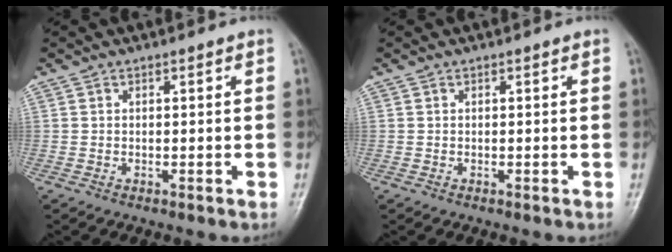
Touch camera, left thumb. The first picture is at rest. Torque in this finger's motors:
{"motor_torque": [0.00, 0.00, 0.00, -0.02, 0.00]}